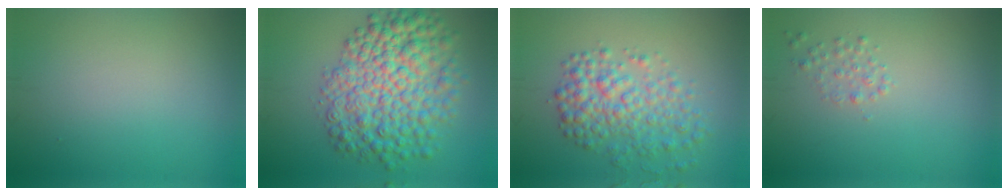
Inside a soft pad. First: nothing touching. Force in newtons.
{"total": 9.5, "press": 9.5, "slide": 0.2}
{"total": 5.0, "press": 5.0, "slide": 0.1}
{"total": 1.1, "press": 1.1, "slide": 0.0}